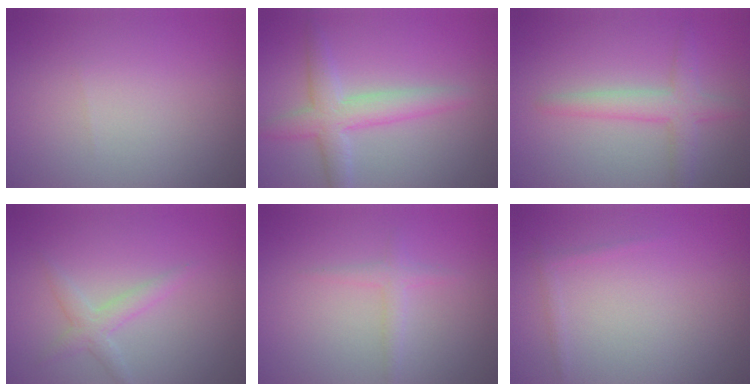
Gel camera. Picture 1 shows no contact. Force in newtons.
{"total": 3.9, "press": 3.9, "slide": 0.2}
{"total": 3.2, "press": 3.2, "slide": 0.1}
{"total": 2.0, "press": 2.0, "slide": 0.0}
{"total": 1.3, "press": 1.3, "slide": 0.0}
{"total": 0.7, "press": 0.7, "slide": 0.0}